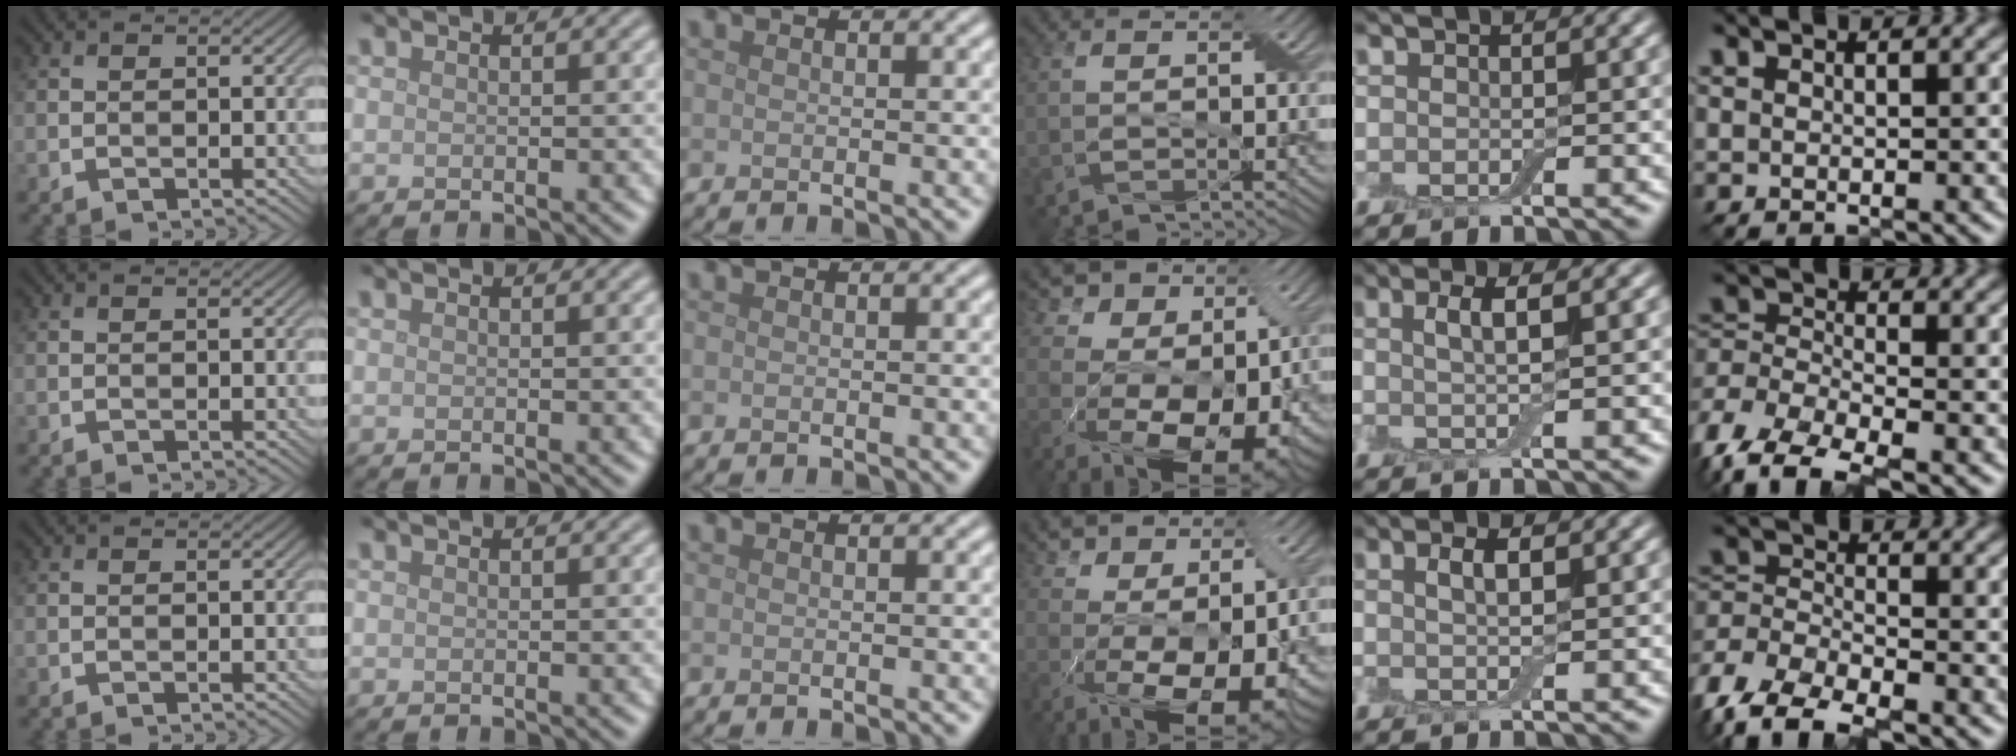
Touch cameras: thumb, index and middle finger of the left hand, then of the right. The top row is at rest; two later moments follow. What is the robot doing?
{"motion": "wipe", "object": "dish"}